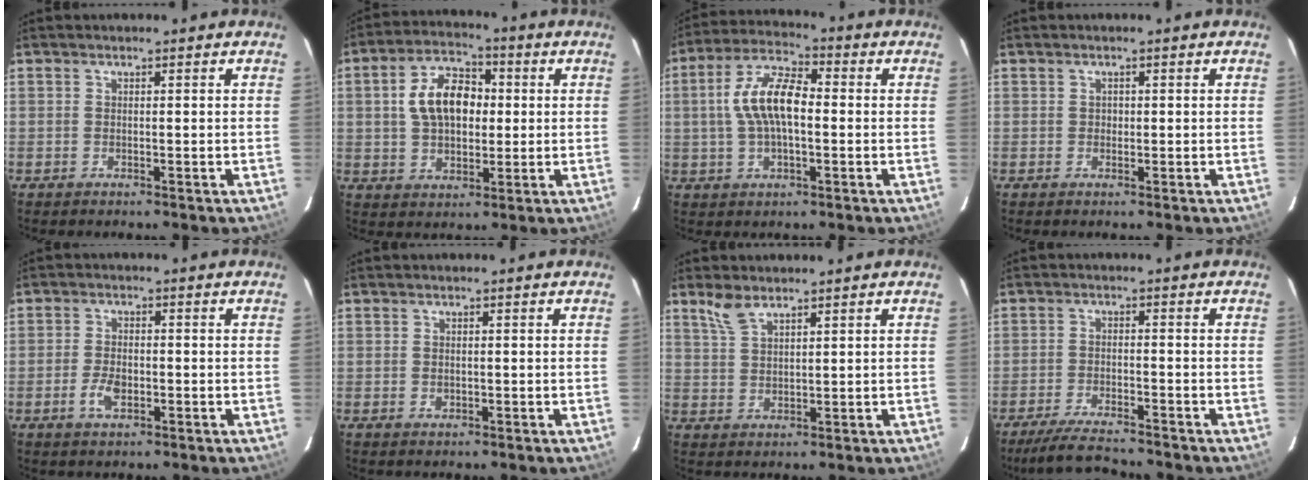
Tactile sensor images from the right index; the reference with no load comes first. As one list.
[{"total": 11.1, "force": [1.4, 7.1, 8.4], "torque": [-0.158, 0.026, 0.026]}, {"total": 10.7, "force": [0.1, 4.7, 9.6], "torque": [-0.192, 0.019, 0.001]}, {"total": 0.9, "force": [0.0, 0.9, 0.1], "torque": [0.004, 0.002, 0.001]}, {"total": 4.1, "force": [-1.6, 2.2, 3.1], "torque": [-0.067, 0.000, -0.029]}, {"total": 0.8, "force": [-0.1, 0.7, 0.4], "torque": [-0.004, 0.001, -0.001]}, {"total": 3.9, "force": [3.0, 1.2, 2.0], "torque": [-0.042, 0.003, 0.064]}, {"total": 8.5, "force": [-7.7, 1.0, 3.5], "torque": [-0.093, -0.015, -0.133]}]